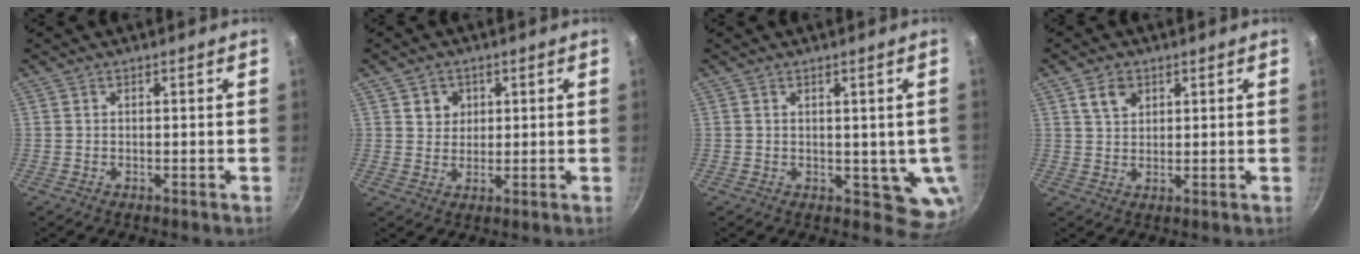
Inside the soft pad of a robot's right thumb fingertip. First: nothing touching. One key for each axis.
{"total": 4.0, "fx": 1.5, "fy": 3.6, "fz": 1.0, "tx": 0.009, "ty": -0.001, "tz": 0.022}
{"total": 6.5, "fx": 0.7, "fy": 3.8, "fz": 5.2, "tx": -0.050, "ty": -0.014, "tz": 0.017}
{"total": 4.3, "fx": 2.0, "fy": 3.0, "fz": 2.4, "tx": -0.032, "ty": -0.003, "tz": 0.039}